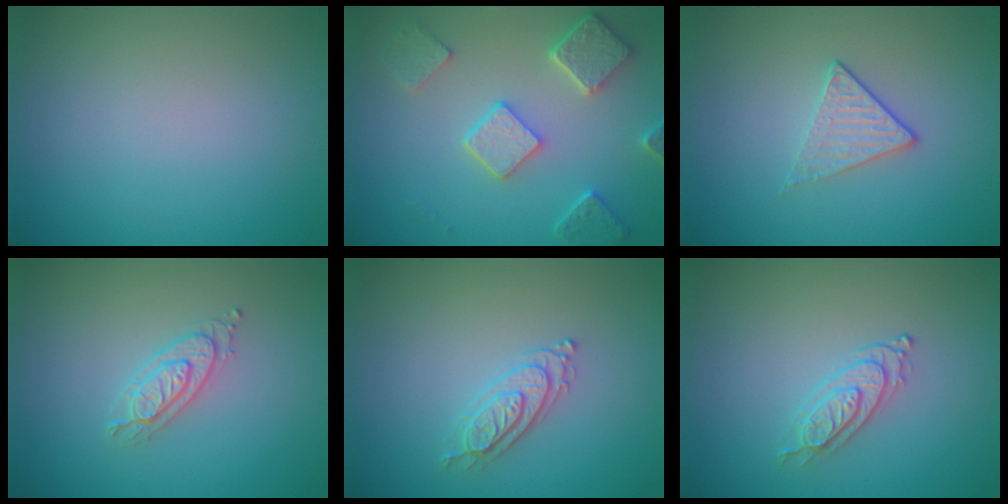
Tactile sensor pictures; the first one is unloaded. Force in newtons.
{"total": 4.9, "press": 3.9, "slide": 2.9}
{"total": 1.7, "press": 1.4, "slide": 1.0}
{"total": 2.2, "press": 2.2, "slide": 0.3}
{"total": 2.2, "press": 2.2, "slide": 0.4}
{"total": 2.2, "press": 2.0, "slide": 0.7}